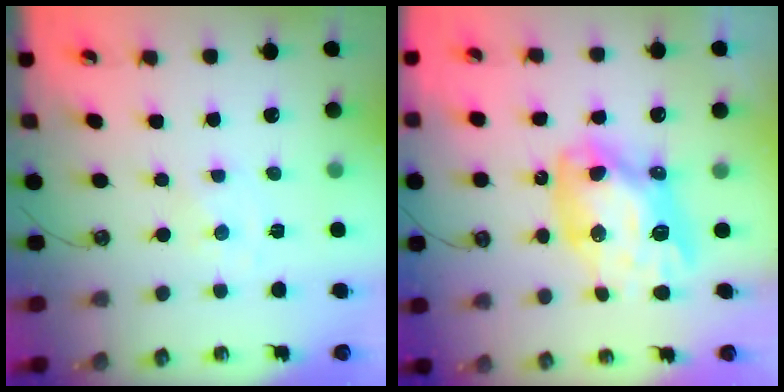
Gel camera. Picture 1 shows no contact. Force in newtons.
{"total": 15.1, "press": 15.0, "slide": 2.1}